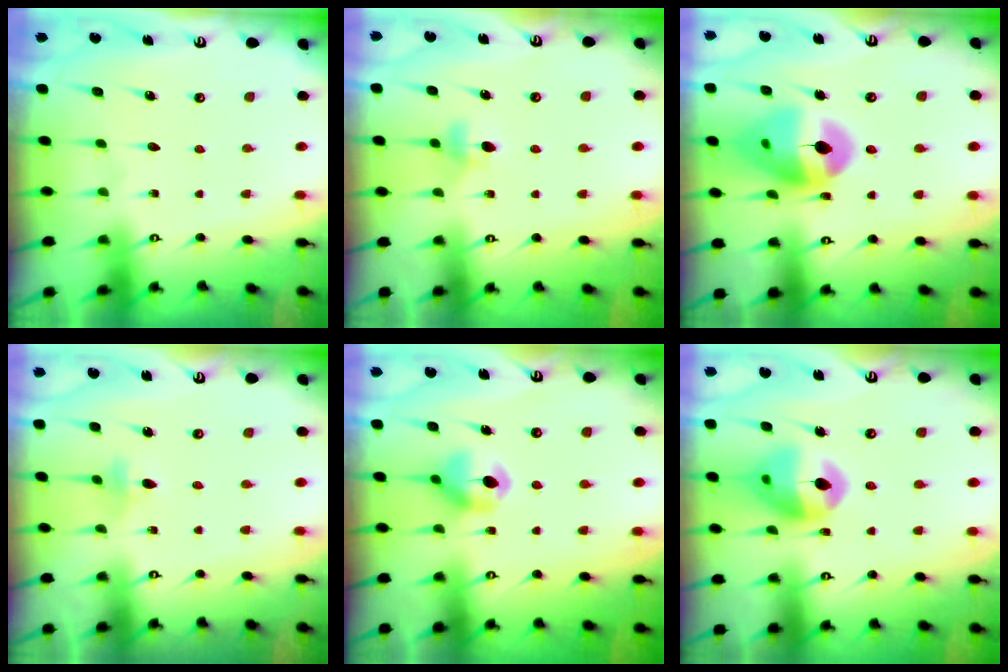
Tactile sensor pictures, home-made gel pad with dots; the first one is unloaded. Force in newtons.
{"total": 3.8, "press": 3.7, "slide": 0.7}
{"total": 15.0, "press": 14.9, "slide": 2.0}
{"total": 3.4, "press": 3.2, "slide": 1.1}
{"total": 6.3, "press": 6.3, "slide": 0.7}
{"total": 13.7, "press": 13.6, "slide": 1.9}